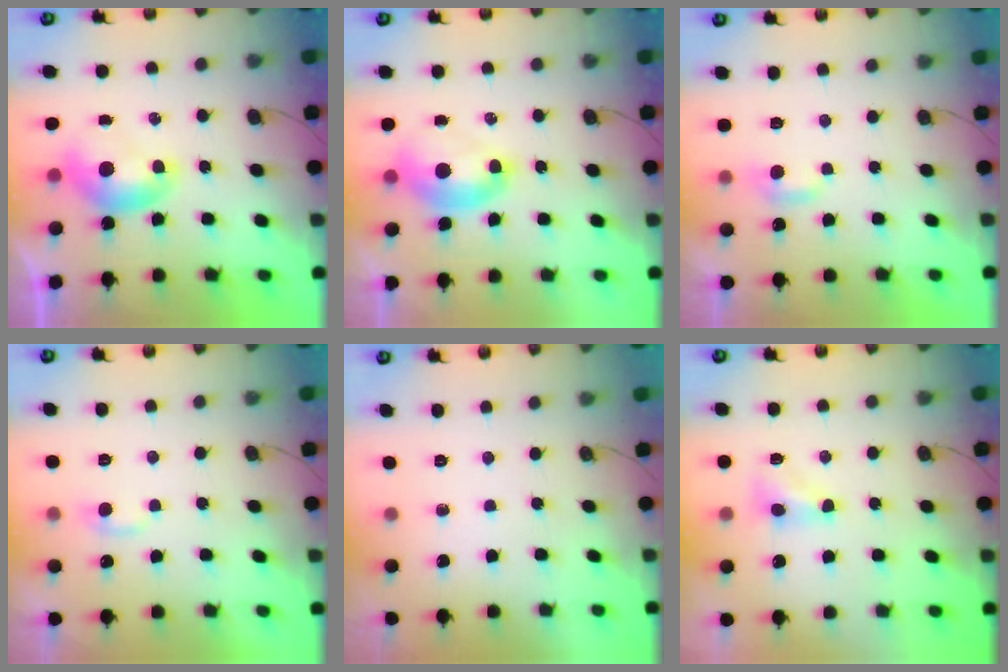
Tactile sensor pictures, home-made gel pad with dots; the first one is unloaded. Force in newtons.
{"total": 2.4, "press": 2.4, "slide": 0.6}
{"total": 1.6, "press": 1.5, "slide": 0.6}
{"total": 2.2, "press": 2.1, "slide": 0.5}
{"total": 0.0}
{"total": 2.3, "press": 2.3, "slide": 0.5}